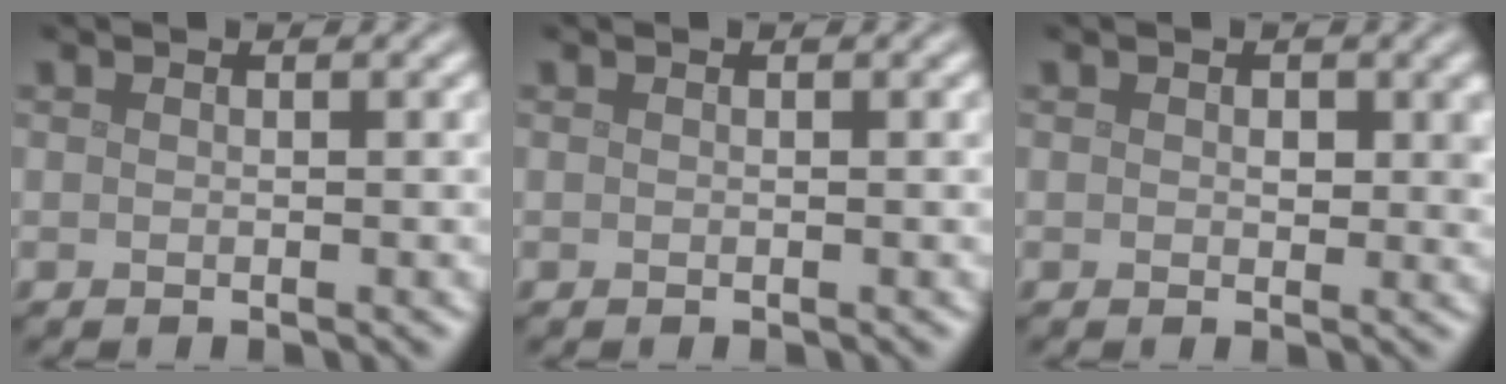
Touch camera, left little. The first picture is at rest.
{"total": 0.0}
{"total": 1.7, "force": [0.4, 1.1, 1.2], "torque": [-0.012, -0.005, 0.006]}